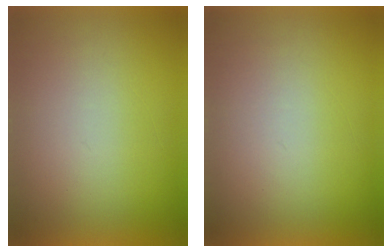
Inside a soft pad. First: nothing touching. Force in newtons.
{"total": 1.2}